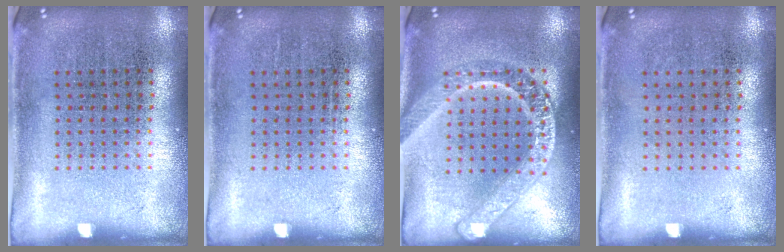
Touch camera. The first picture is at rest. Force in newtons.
{"total": 0.0}
{"total": 2.9, "press": 2.9, "slide": 0.4}
{"total": 0.0}